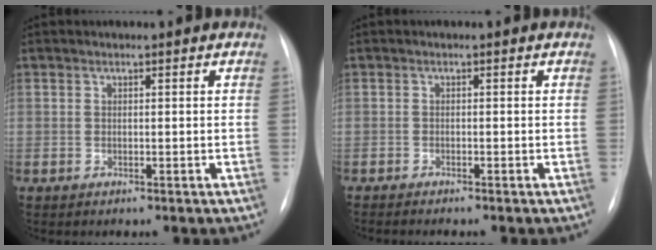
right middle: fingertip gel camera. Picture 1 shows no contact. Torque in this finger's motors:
{"motor_torque": [0.52, -0.66, 0.09, 0.00]}